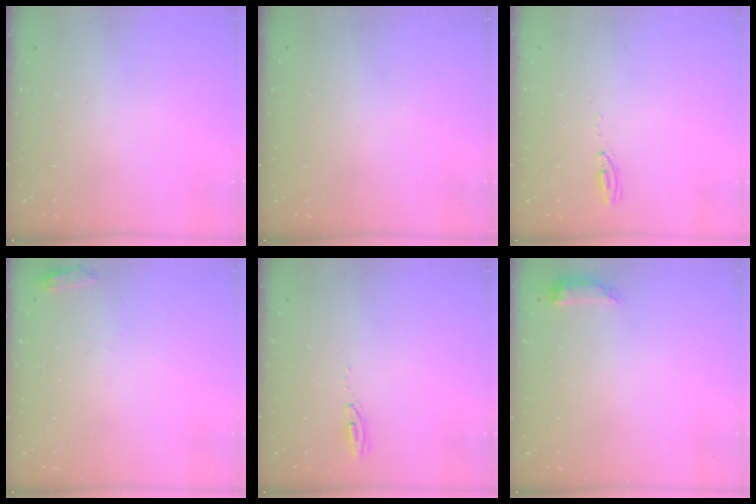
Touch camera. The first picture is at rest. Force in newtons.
{"total": 0.0}
{"total": 3.8, "press": 3.7, "slide": 1.1}
{"total": 4.2, "press": 4.2, "slide": 0.5}
{"total": 3.8, "press": 3.7, "slide": 1.1}
{"total": 6.6, "press": 6.6, "slide": 0.6}